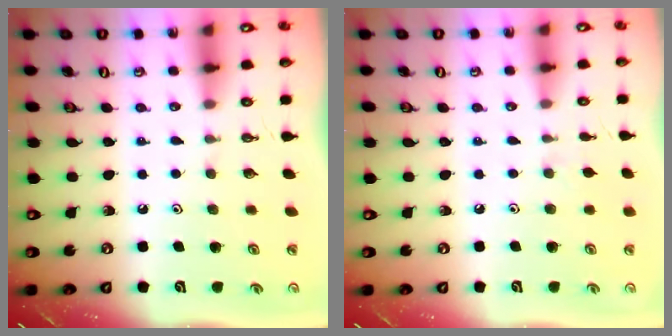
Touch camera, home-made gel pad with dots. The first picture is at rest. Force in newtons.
{"total": 4.3, "press": 4.2, "slide": 0.6}